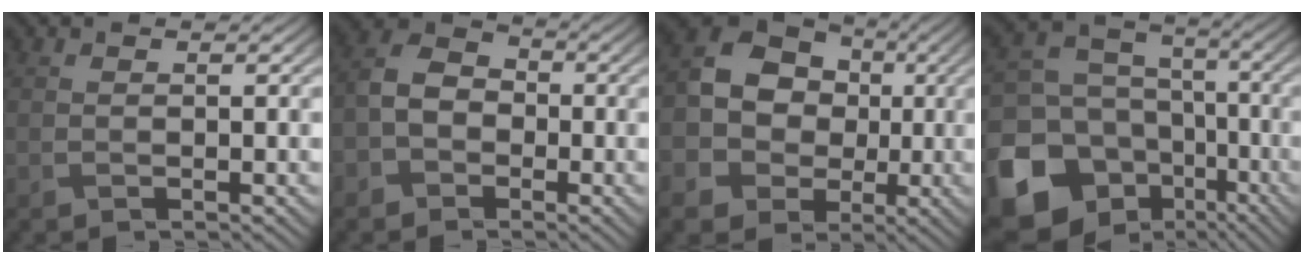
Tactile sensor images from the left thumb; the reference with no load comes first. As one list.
[{"total": 5.2, "force": [-2.1, 4.1, 2.4], "torque": [-0.060, 0.001, -0.053]}, {"total": 11.5, "force": [-0.7, 10.0, 5.6], "torque": [-0.125, 0.002, -0.028]}, {"total": 18.2, "force": [-8.3, 14.8, 6.6], "torque": [-0.202, -0.064, -0.135]}]